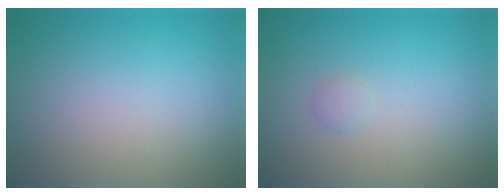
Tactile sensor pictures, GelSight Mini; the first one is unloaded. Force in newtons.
{"total": 0.6, "press": 0.6, "slide": 0.0}